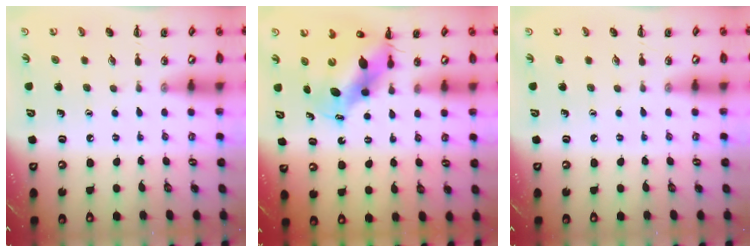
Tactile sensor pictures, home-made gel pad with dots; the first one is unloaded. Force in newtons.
{"total": 10.2, "press": 9.8, "slide": 2.8}
{"total": 0.0}